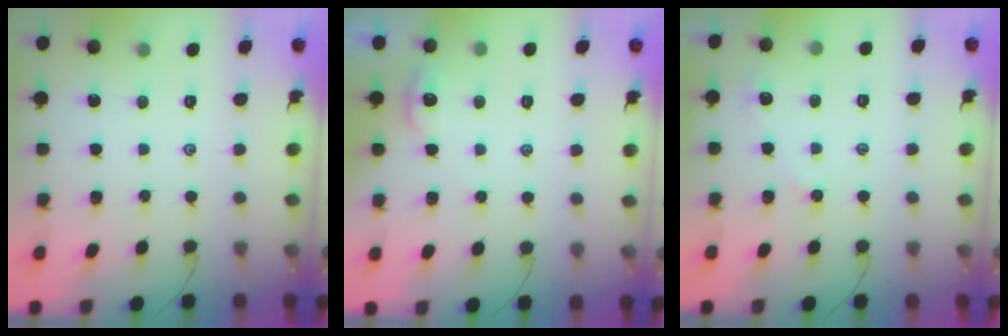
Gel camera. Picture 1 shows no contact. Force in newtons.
{"total": 2.5, "press": 2.5, "slide": 0.3}
{"total": 2.3, "press": 2.3, "slide": 0.3}